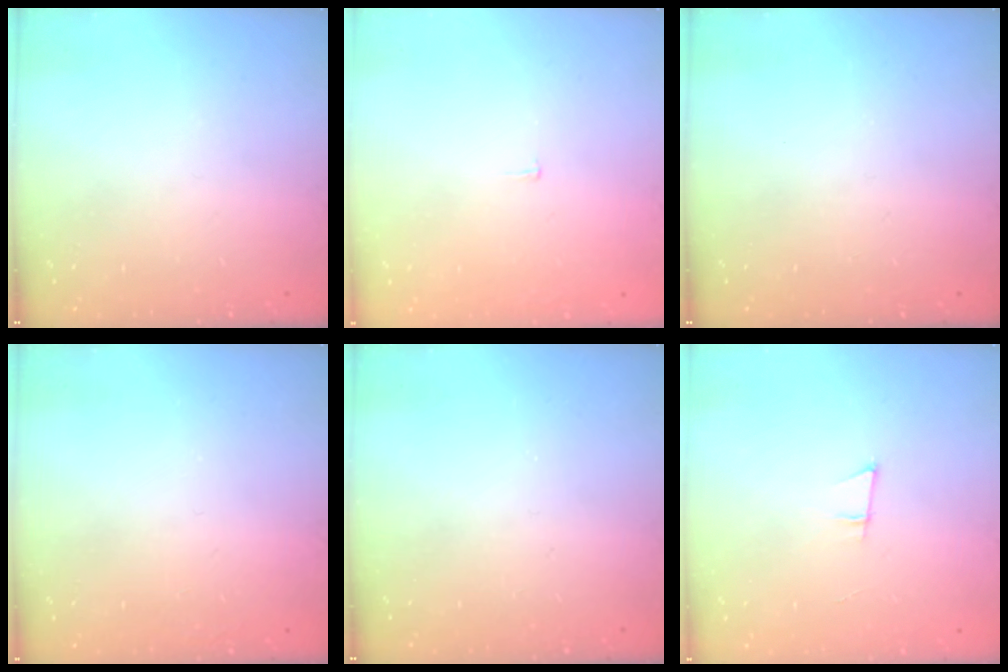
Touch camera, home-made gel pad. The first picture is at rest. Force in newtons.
{"total": 2.2, "press": 2.2, "slide": 0.1}
{"total": 0.0}
{"total": 1.5, "press": 1.5, "slide": 0.1}
{"total": 0.0}
{"total": 5.7, "press": 4.9, "slide": 2.8}